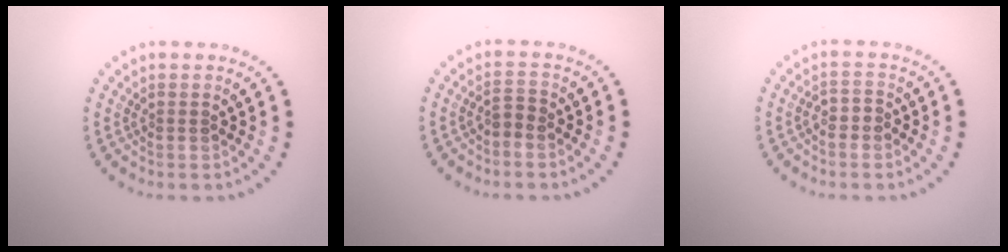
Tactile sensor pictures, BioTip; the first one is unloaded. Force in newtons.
{"total": 1.3, "press": 1.1, "slide": 0.8}
{"total": 1.6, "press": 1.3, "slide": 1.0}